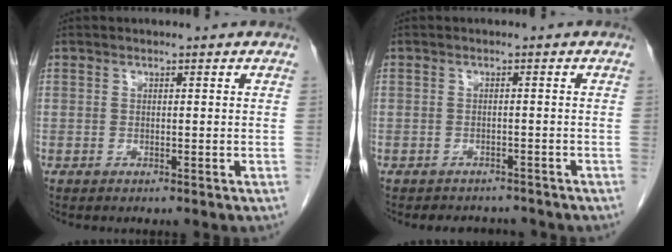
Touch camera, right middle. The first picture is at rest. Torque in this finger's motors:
{"motor_torque": [0.03, -0.02, 0.00, 0.00]}